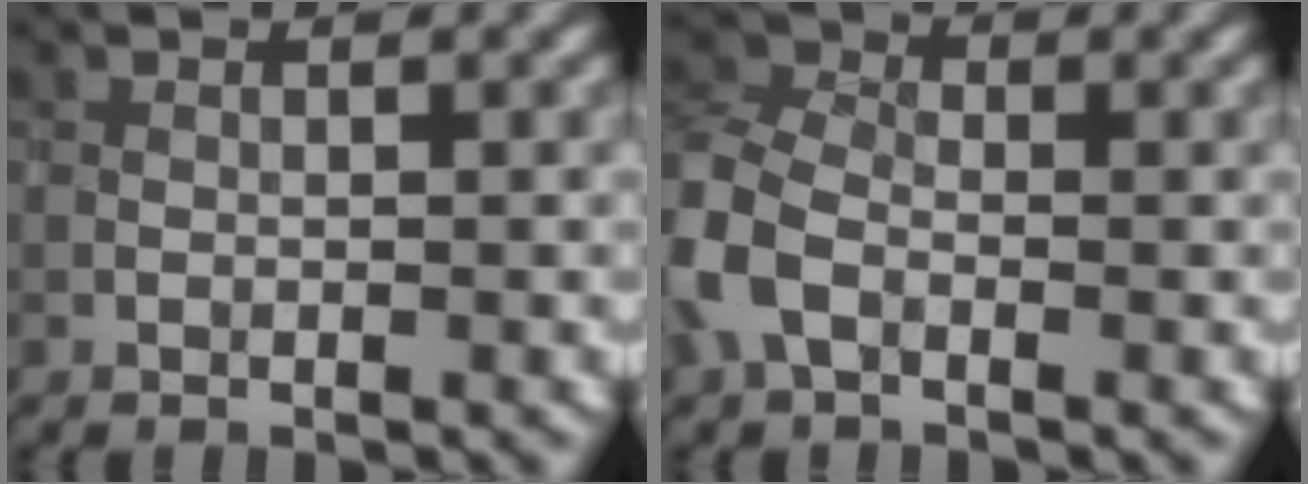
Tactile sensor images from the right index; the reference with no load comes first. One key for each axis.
{"total": 5.2, "fx": -2.0, "fy": 3.4, "fz": 3.4, "tx": -0.086, "ty": 0.007, "tz": -0.056}